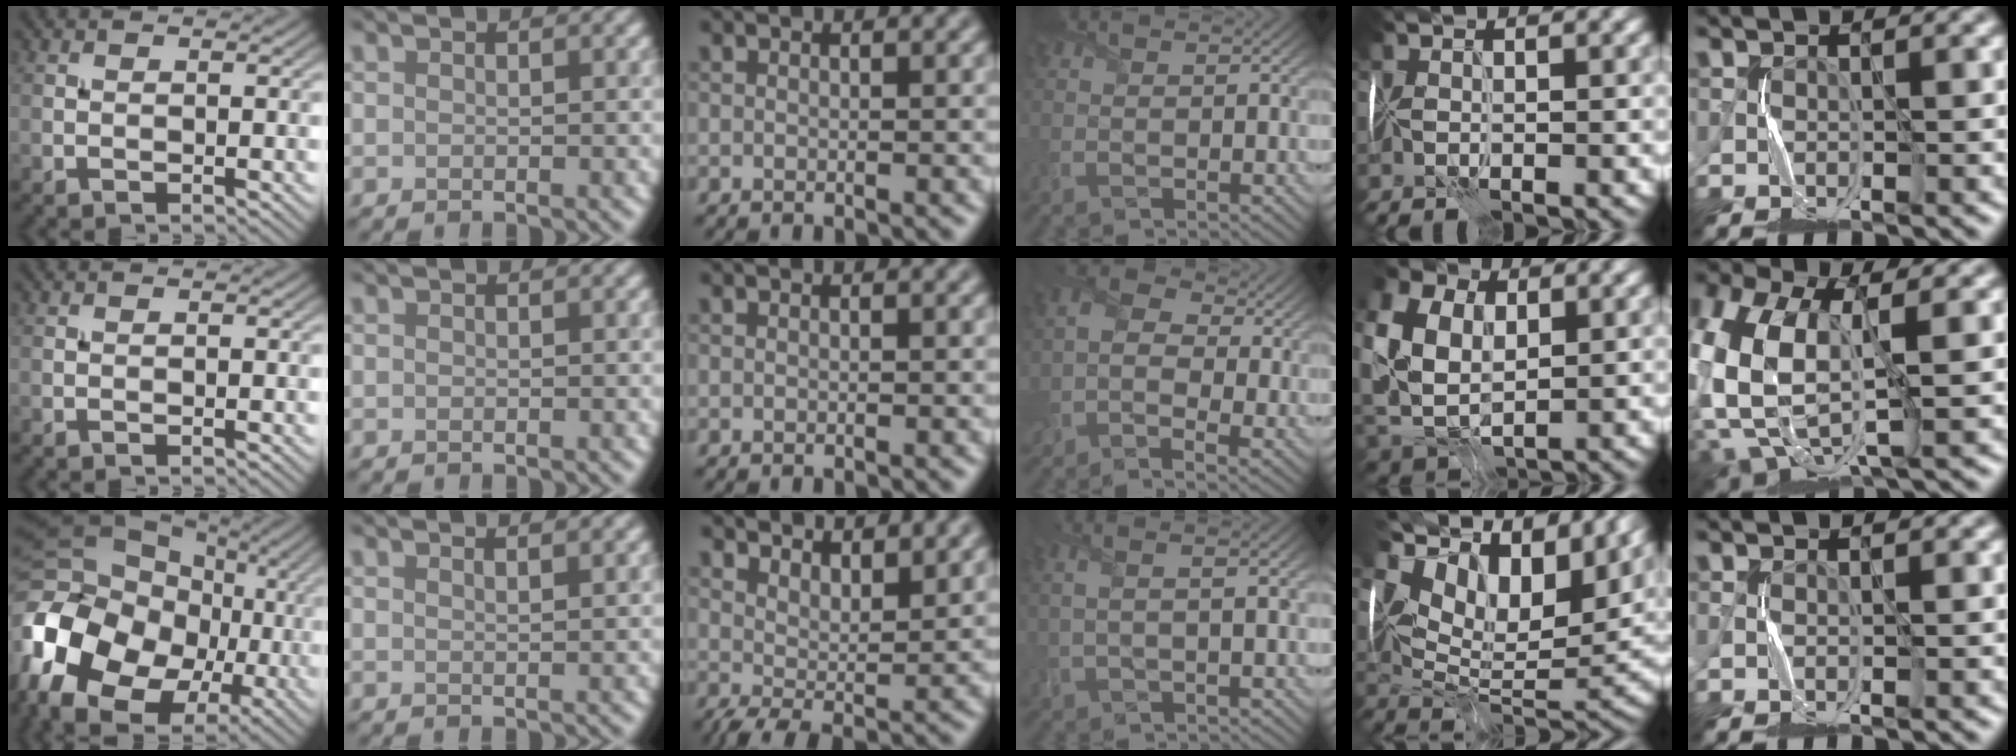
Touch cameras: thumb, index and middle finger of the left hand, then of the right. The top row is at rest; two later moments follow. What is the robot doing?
{"motion": "fold", "object": "memory foam"}